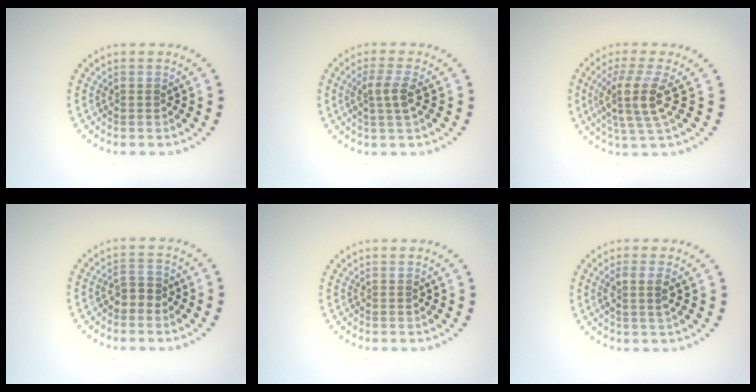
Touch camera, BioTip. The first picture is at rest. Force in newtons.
{"total": 2.4, "press": 2.2, "slide": 1.1}
{"total": 4.3, "press": 3.3, "slide": 2.7}
{"total": 1.8, "press": 1.6, "slide": 0.7}
{"total": 0.0}
{"total": 2.1, "press": 1.8, "slide": 1.1}